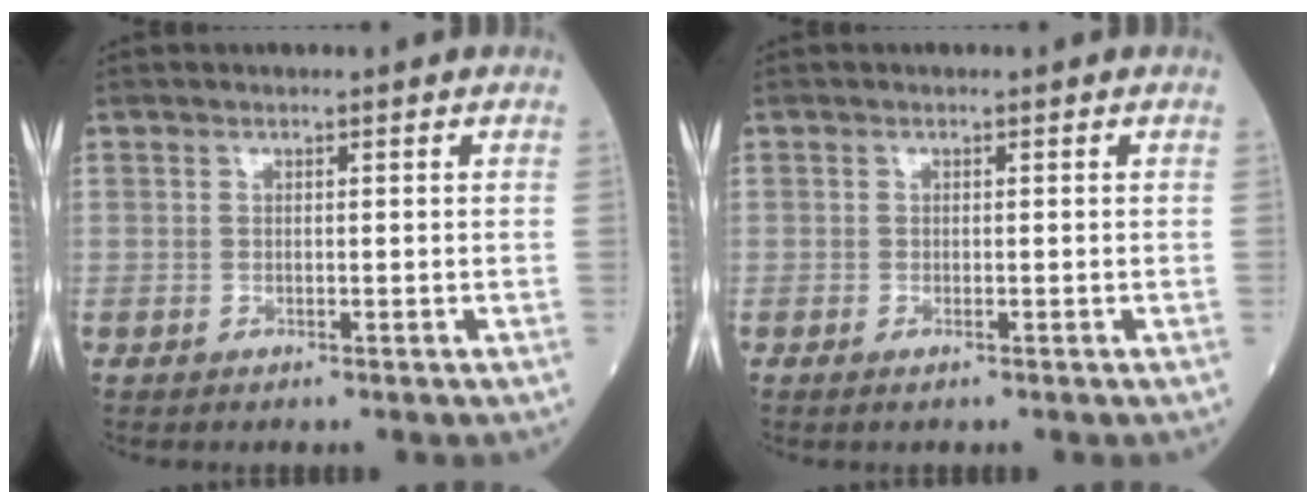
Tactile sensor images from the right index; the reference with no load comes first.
{"total": 0.6, "force": [-0.3, 0.1, 0.5], "torque": [-0.008, -0.002, -0.005]}